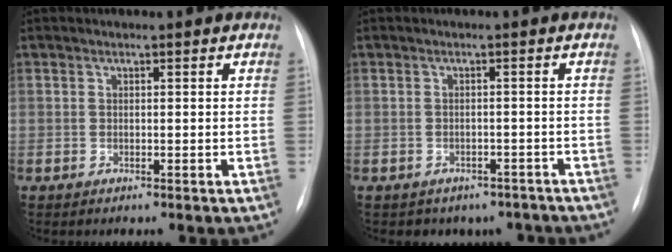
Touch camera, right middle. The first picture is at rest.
{"total": 6.6, "force": [-5.3, 4.0, 0.3], "torque": [0.008, 0.020, -0.056]}